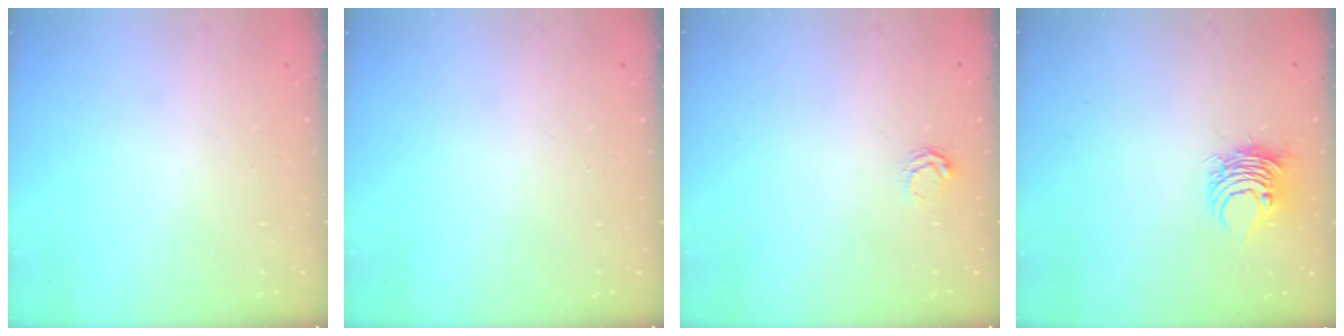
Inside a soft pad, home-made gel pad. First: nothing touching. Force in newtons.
{"total": 0.0}
{"total": 3.9, "press": 3.8, "slide": 0.6}
{"total": 7.8, "press": 7.8, "slide": 0.3}